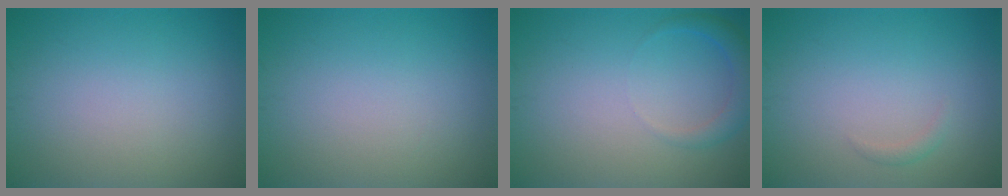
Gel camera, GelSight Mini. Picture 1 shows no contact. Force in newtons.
{"total": 0.0}
{"total": 2.2, "press": 2.2, "slide": 0.2}
{"total": 0.7, "press": 0.7, "slide": 0.1}